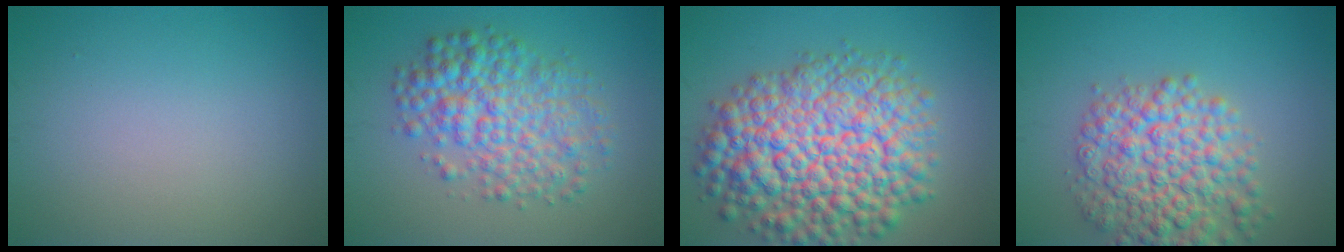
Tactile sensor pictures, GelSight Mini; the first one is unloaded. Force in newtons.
{"total": 6.5, "press": 6.5, "slide": 0.0}
{"total": 12.7, "press": 12.7, "slide": 0.5}
{"total": 7.7, "press": 7.7, "slide": 0.3}